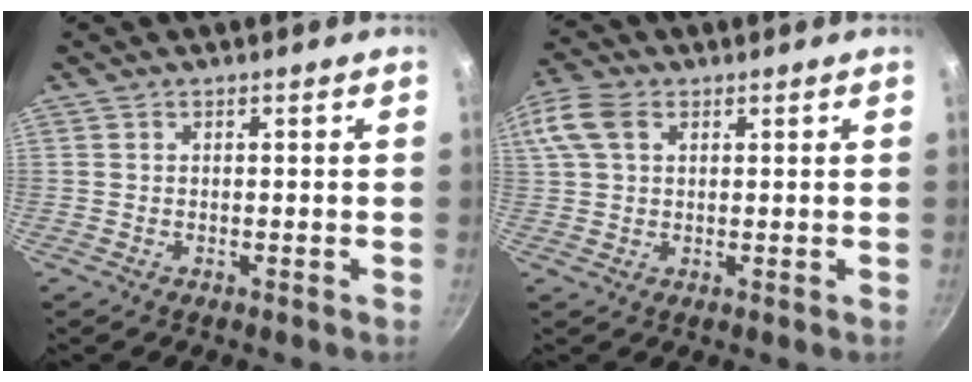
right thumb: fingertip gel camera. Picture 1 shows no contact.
{"total": 8.6, "force": [3.1, 5.7, 5.5], "torque": [-0.117, 0.021, 0.053]}